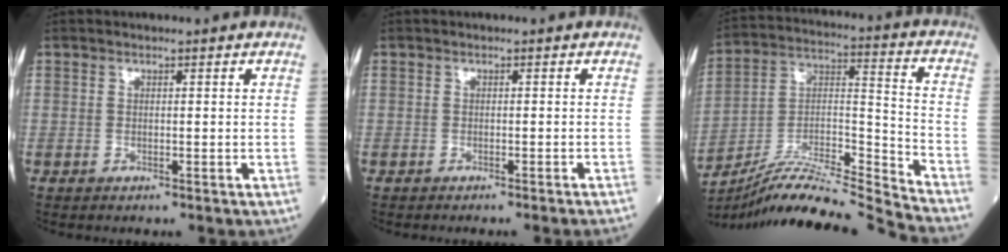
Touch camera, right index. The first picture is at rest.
{"total": 3.2, "force": [-2.8, -0.9, 1.4], "torque": [-0.008, 0.005, -0.036]}
{"total": 17.8, "force": [-16.7, -2.0, 5.8], "torque": [-0.107, 0.021, -0.293]}